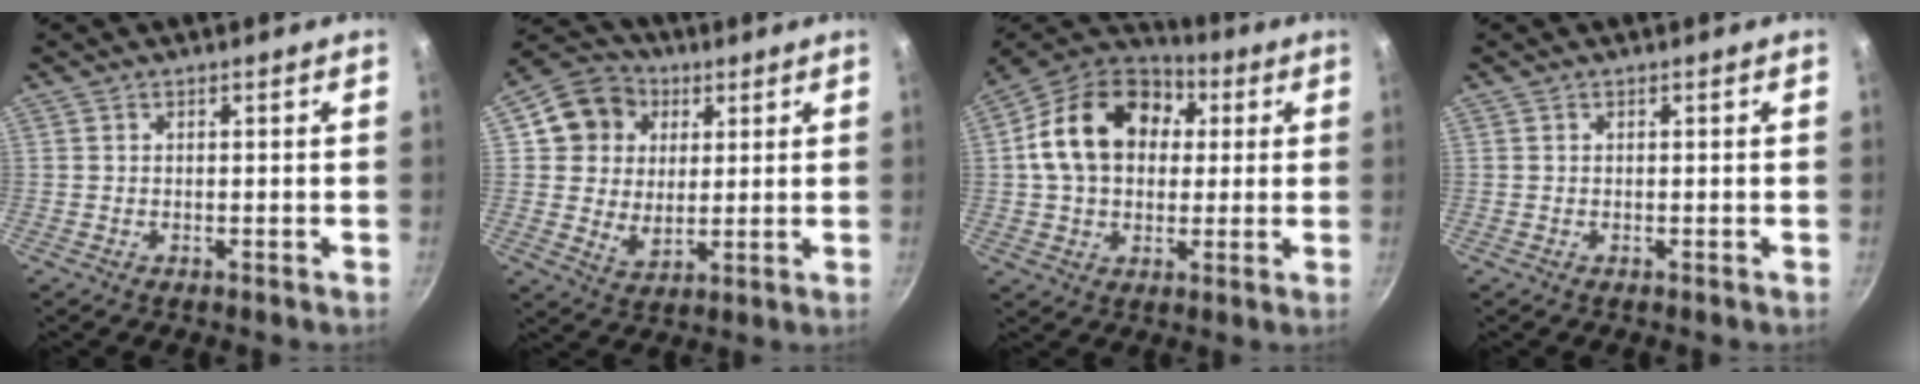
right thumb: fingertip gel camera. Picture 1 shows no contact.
{"total": 12.0, "force": [4.1, 10.1, 5.0], "torque": [-0.056, -0.003, 0.064]}
{"total": 19.7, "force": [3.9, 14.5, 12.8], "torque": [-0.203, 0.028, 0.052]}
{"total": 0.0}